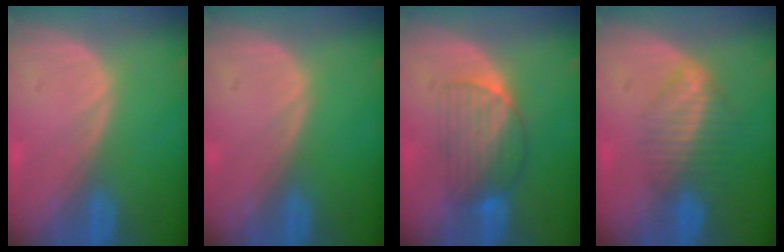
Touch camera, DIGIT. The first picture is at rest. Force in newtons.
{"total": 0.0}
{"total": 6.7, "press": 6.3, "slide": 2.3}
{"total": 6.8, "press": 5.8, "slide": 3.5}